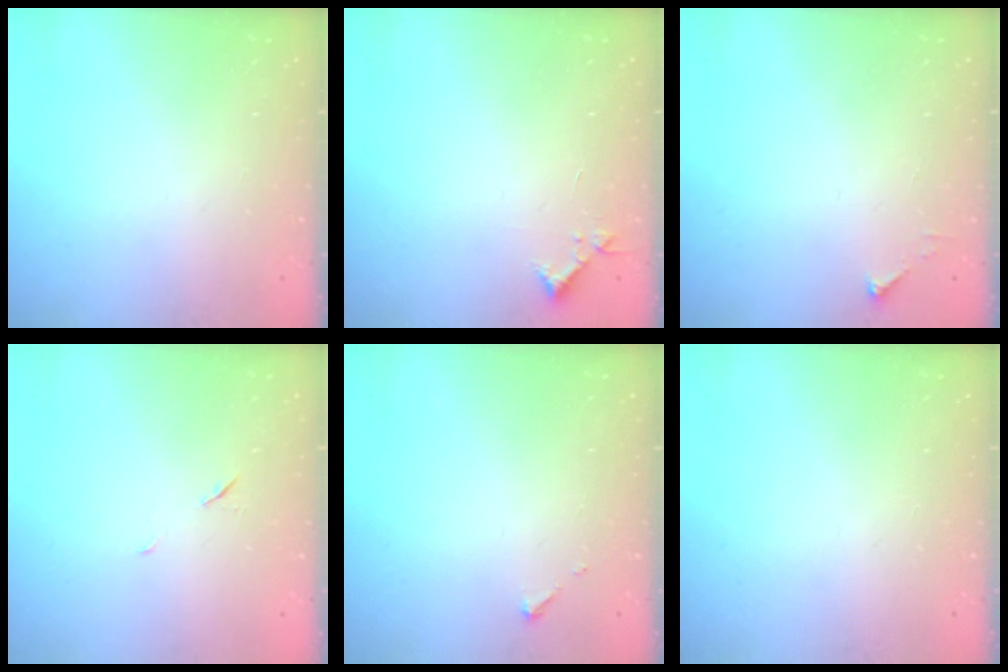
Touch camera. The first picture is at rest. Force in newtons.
{"total": 3.6, "press": 3.6, "slide": 0.5}
{"total": 2.5, "press": 2.5, "slide": 0.3}
{"total": 3.8, "press": 3.4, "slide": 1.7}
{"total": 2.6, "press": 2.6, "slide": 0.3}
{"total": 0.0}